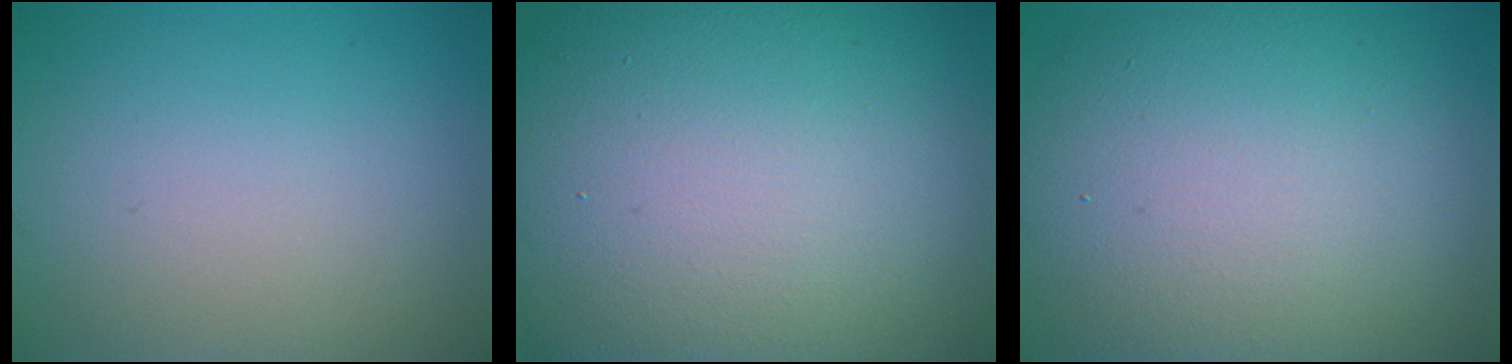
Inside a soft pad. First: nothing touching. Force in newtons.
{"total": 21.2, "press": 21.1, "slide": 1.4}
{"total": 13.4, "press": 13.4, "slide": 0.4}